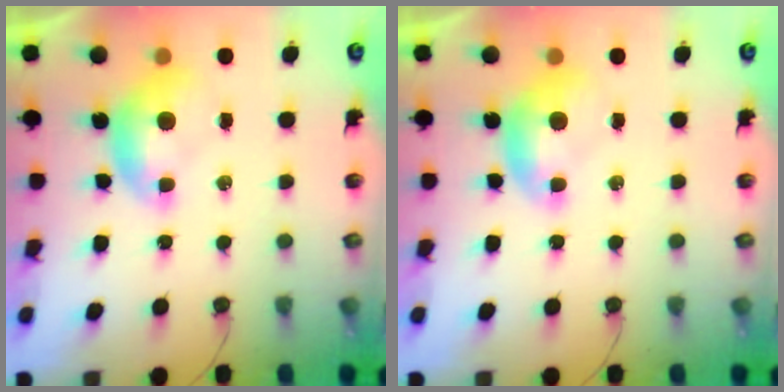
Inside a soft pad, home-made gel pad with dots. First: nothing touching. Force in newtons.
{"total": 0.0}